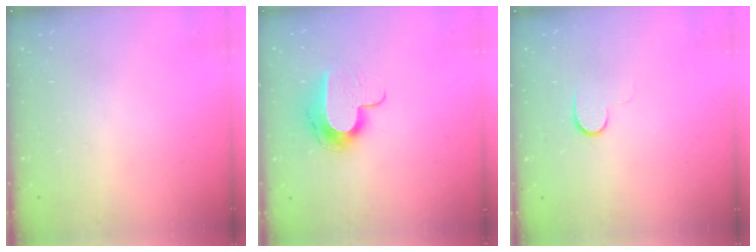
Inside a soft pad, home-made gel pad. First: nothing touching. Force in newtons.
{"total": 9.9, "press": 9.9, "slide": 0.3}
{"total": 6.8, "press": 6.7, "slide": 1.0}